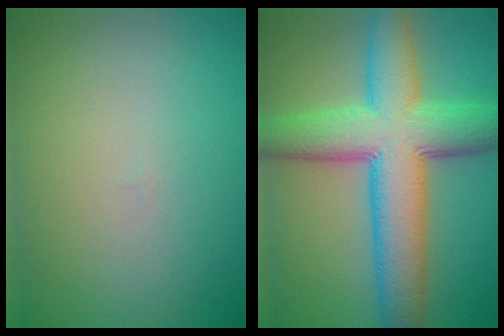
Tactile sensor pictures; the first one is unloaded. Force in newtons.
{"total": 10.6, "press": 10.6, "slide": 0.4}